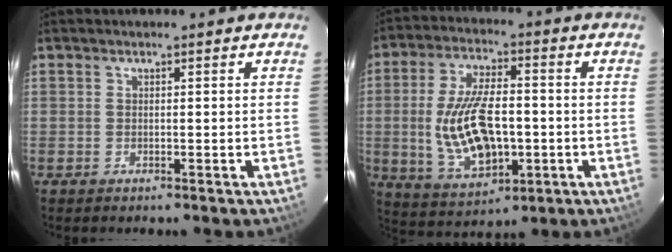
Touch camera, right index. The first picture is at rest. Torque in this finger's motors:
{"motor_torque": [1.71, -0.43, 0.47, 0.21]}